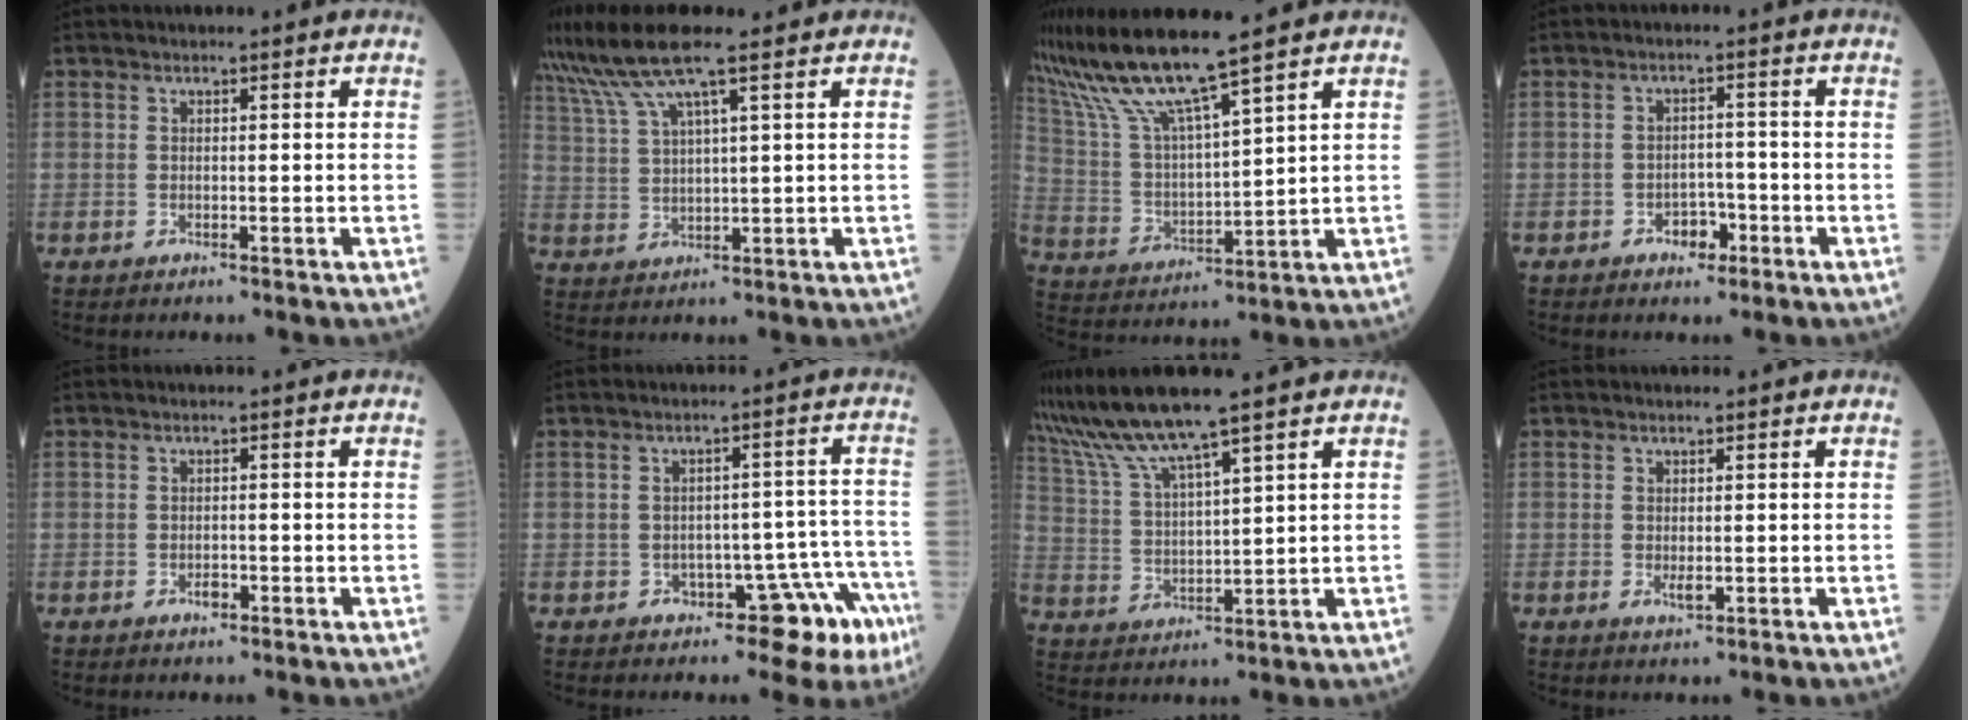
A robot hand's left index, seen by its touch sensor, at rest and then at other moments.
{"total": 8.0, "force": [6.1, -0.6, 5.2], "torque": [-0.116, 0.022, 0.120]}
{"total": 12.4, "force": [10.2, -0.9, 7.0], "torque": [-0.151, 0.003, 0.205]}
{"total": 3.4, "force": [-2.0, 2.1, 1.7], "torque": [-0.021, 0.006, -0.027]}
{"total": 1.3, "force": [-0.9, 0.6, 0.8], "torque": [-0.011, 0.002, -0.011]}
{"total": 9.2, "force": [-6.0, 4.8, 5.1], "torque": [-0.027, 0.045, -0.074]}
{"total": 9.5, "force": [7.8, -0.9, 5.3], "torque": [-0.116, 0.011, 0.157]}
{"total": 1.3, "force": [-0.3, 0.5, 1.1], "torque": [-0.019, -0.004, -0.001]}